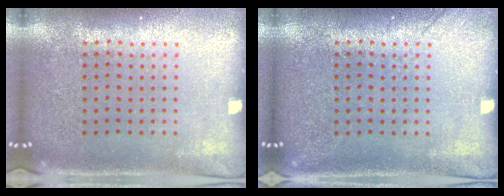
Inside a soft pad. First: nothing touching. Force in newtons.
{"total": 1.1, "press": 1.1, "slide": 0.3}